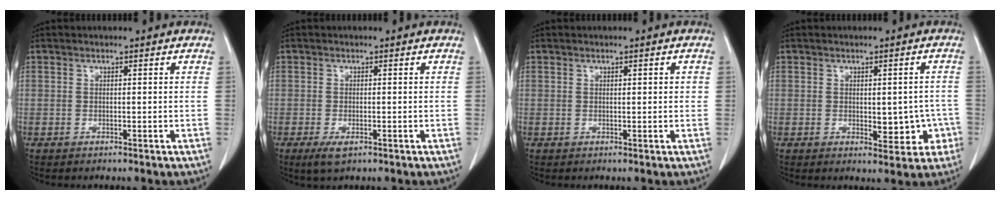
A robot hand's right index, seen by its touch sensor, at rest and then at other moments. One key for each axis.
{"total": 2.5, "fx": -1.3, "fy": 0.9, "fz": 2.0, "tx": -0.037, "ty": -0.004, "tz": -0.018}
{"total": 1.3, "fx": 0.4, "fy": 0.5, "fz": 1.2, "tx": -0.016, "ty": 0.005, "tz": 0.005}
{"total": 5.5, "fx": -1.1, "fy": 2.9, "fz": 4.6, "tx": -0.040, "ty": 0.007, "tz": -0.006}